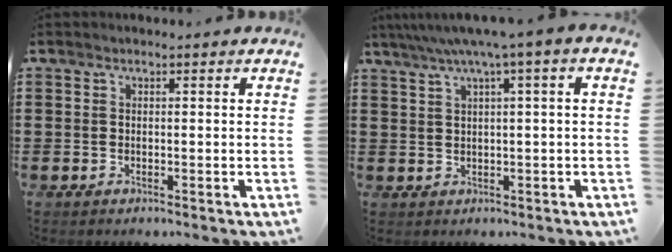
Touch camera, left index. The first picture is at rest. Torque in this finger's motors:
{"motor_torque": [1.92, -0.22, 0.64, 0.21]}